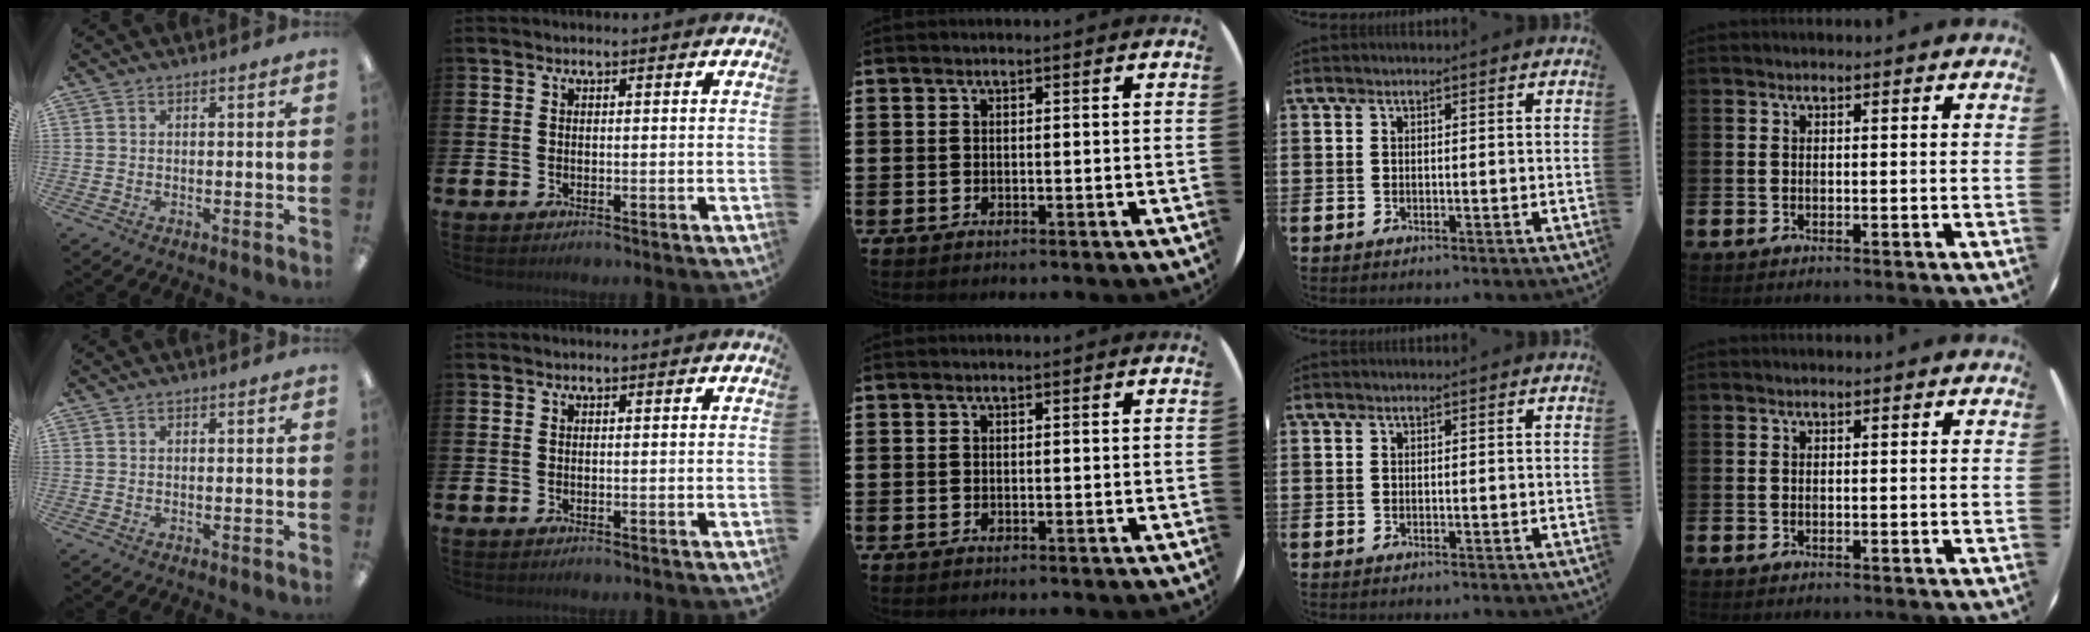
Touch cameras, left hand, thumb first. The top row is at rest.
{}